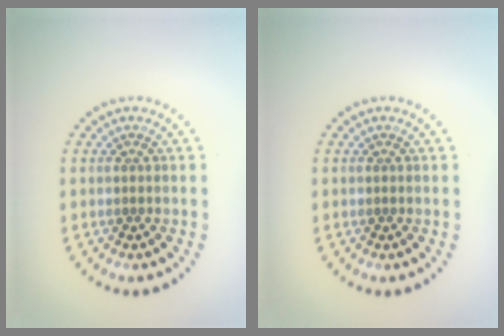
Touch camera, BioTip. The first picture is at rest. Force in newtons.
{"total": 0.0}